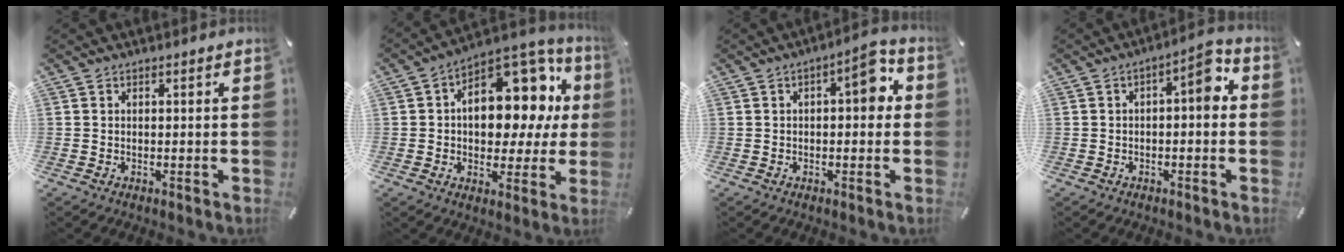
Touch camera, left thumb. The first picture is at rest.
{"total": 17.2, "force": [4.8, 11.0, 12.4], "torque": [-0.155, -0.044, 0.081]}
{"total": 7.6, "force": [1.3, 3.2, 6.8], "torque": [-0.082, -0.002, 0.010]}
{"total": 6.8, "force": [0.4, 2.6, 6.3], "torque": [-0.086, 0.000, -0.001]}